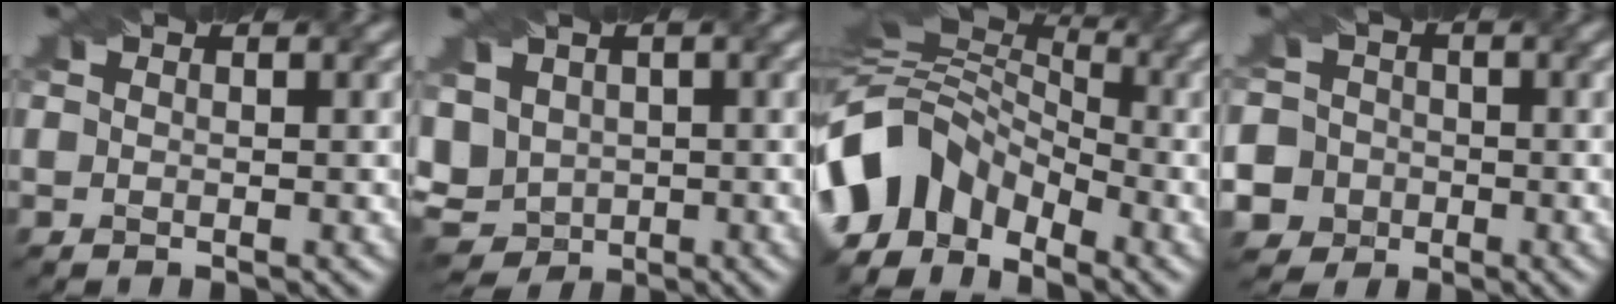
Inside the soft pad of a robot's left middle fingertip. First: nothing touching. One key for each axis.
{"total": 6.3, "fx": 0.3, "fy": 5.2, "fz": 3.6, "tx": -0.081, "ty": 0.015, "tz": 0.000}
{"total": 8.6, "fx": -5.1, "fy": 5.3, "fz": 4.4, "tx": -0.077, "ty": 0.012, "tz": -0.105}
{"total": 9.7, "fx": -3.4, "fy": 8.9, "fz": 2.1, "tx": -0.059, "ty": 0.014, "tz": -0.078}